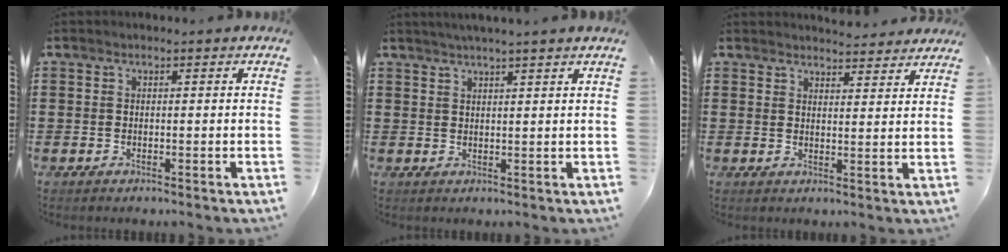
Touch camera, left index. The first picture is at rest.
{"total": 2.3, "force": [2.1, -0.7, 0.7], "torque": [-0.016, -0.002, 0.039]}
{"total": 3.5, "force": [3.5, 0.3, 0.2], "torque": [-0.005, -0.018, 0.064]}